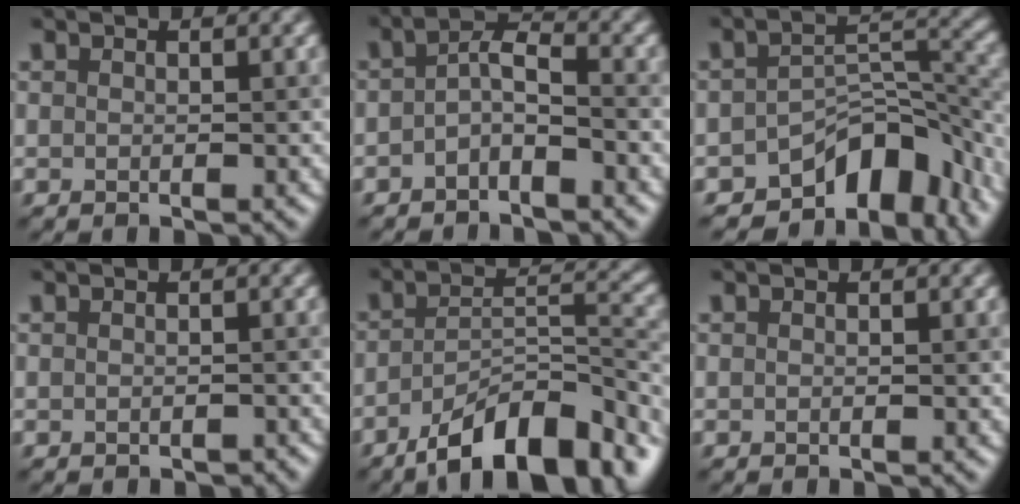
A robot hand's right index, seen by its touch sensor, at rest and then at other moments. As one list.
[{"total": 2.3, "force": [-1.1, 0.8, 1.9], "torque": [-0.035, 0.015, -0.024]}, {"total": 7.9, "force": [-5.6, 3.9, 4.0], "torque": [-0.027, 0.004, -0.093]}, {"total": 0.8, "force": [-0.7, 0.1, 0.2], "torque": [0.001, 0.003, -0.013]}, {"total": 10.9, "force": [-7.3, 3.5, 7.3], "torque": [-0.105, 0.013, -0.126]}, {"total": 0.0}]